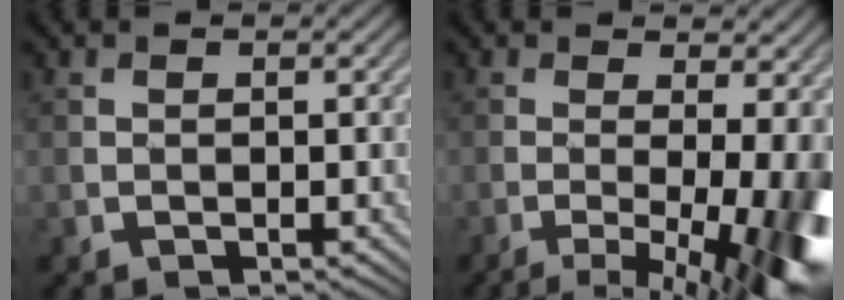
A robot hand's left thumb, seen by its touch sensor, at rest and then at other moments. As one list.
[{"total": 10.8, "force": [-3.0, 2.6, 10.1], "torque": [-0.125, -0.017, -0.038]}]